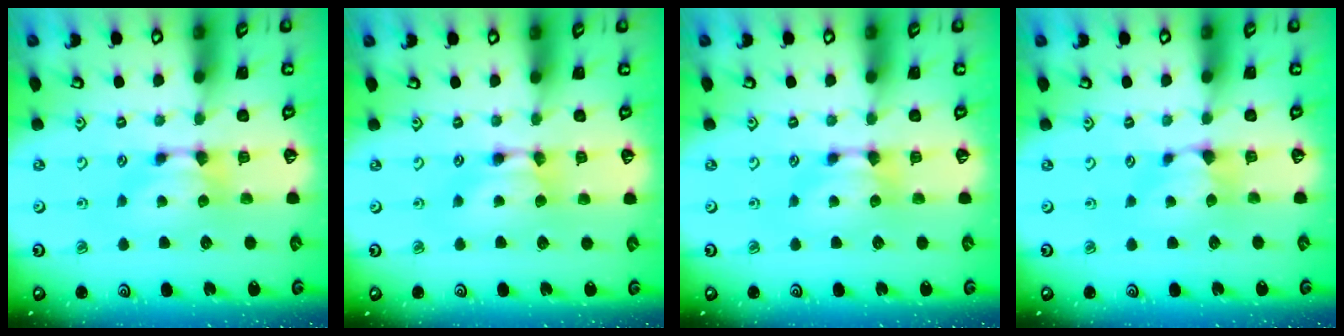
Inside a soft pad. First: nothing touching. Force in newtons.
{"total": 1.7, "press": 1.7, "slide": 0.2}
{"total": 0.0}
{"total": 0.6, "press": 0.3, "slide": 0.6}